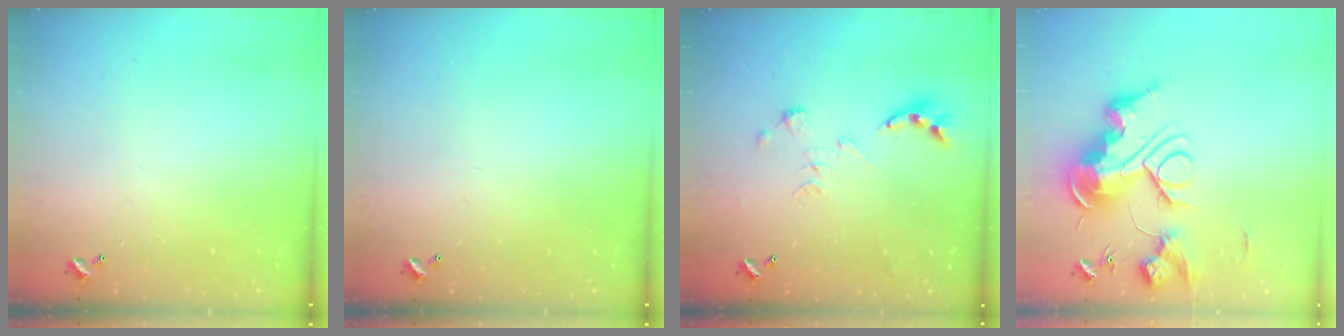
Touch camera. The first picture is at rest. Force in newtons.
{"total": 0.0}
{"total": 0.0}
{"total": 0.7, "press": 0.7, "slide": 0.0}